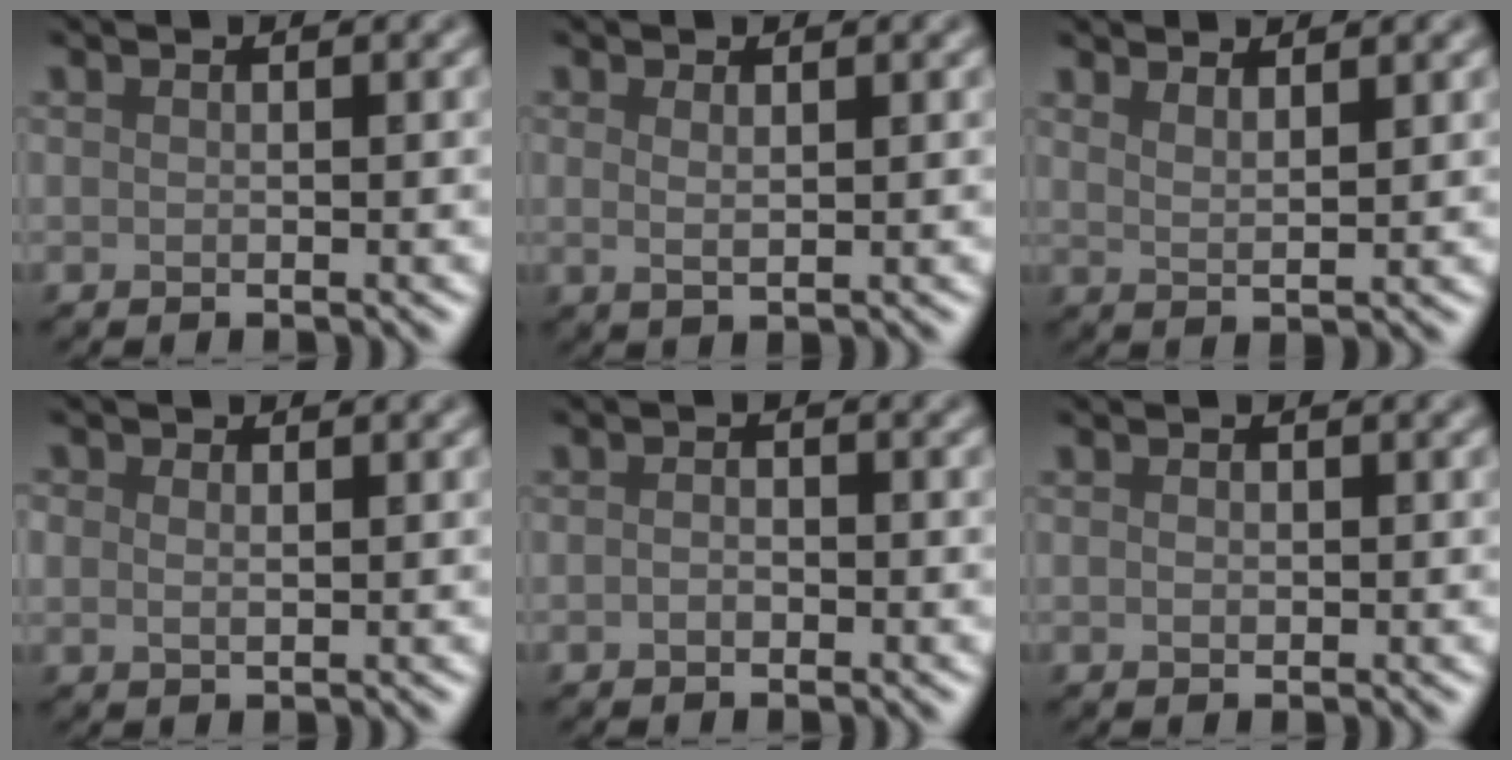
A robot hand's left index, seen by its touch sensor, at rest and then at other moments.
{"total": 1.1, "force": [0.5, 0.3, 0.9], "torque": [-0.017, -0.003, 0.009]}
{"total": 2.1, "force": [1.7, 0.5, 1.1], "torque": [-0.009, -0.002, 0.025]}
{"total": 1.9, "force": [0.6, 1.4, 1.1], "torque": [-0.016, 0.009, 0.000]}
{"total": 1.0, "force": [-0.3, 0.7, 0.6], "torque": [-0.016, -0.001, -0.010]}
{"total": 0.8, "force": [0.0, 0.6, 0.5], "torque": [-0.009, -0.001, -0.001]}